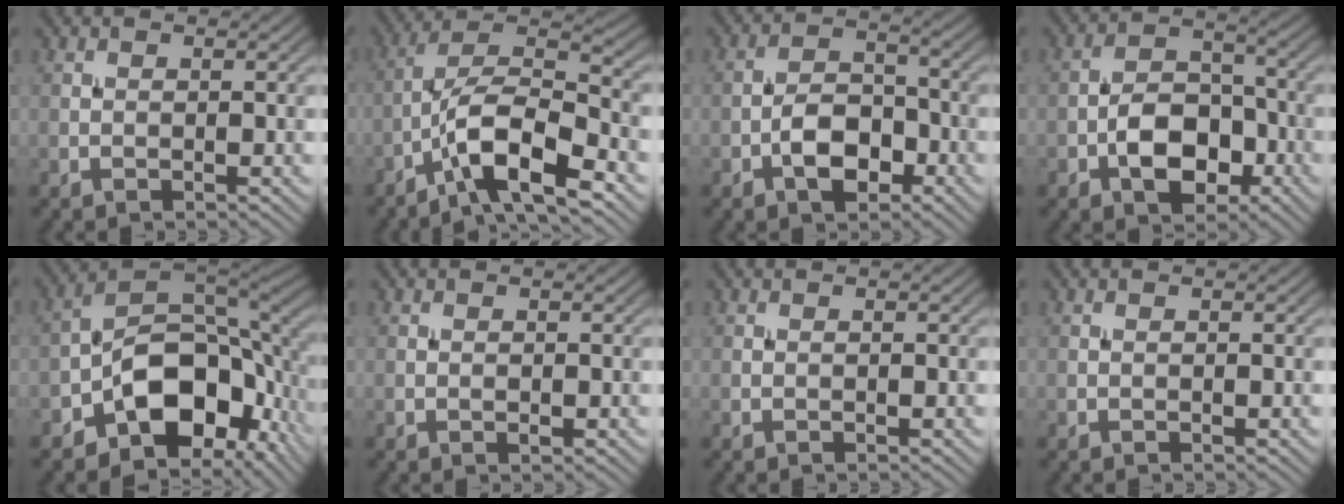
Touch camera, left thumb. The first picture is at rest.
{"total": 10.4, "force": [-5.6, 3.1, 8.2], "torque": [-0.142, 0.012, -0.113]}
{"total": 6.0, "force": [-2.7, 3.6, 4.0], "torque": [-0.064, 0.006, -0.057]}
{"total": 7.6, "force": [-3.1, 4.9, 5.0], "torque": [-0.082, 0.004, -0.062]}
{"total": 13.5, "force": [-5.8, 8.3, 9.0], "torque": [-0.139, -0.015, -0.112]}
{"total": 0.6, "force": [-0.2, 0.3, 0.5], "torque": [-0.008, -0.001, -0.003]}
{"total": 0.0}
{"total": 0.0}